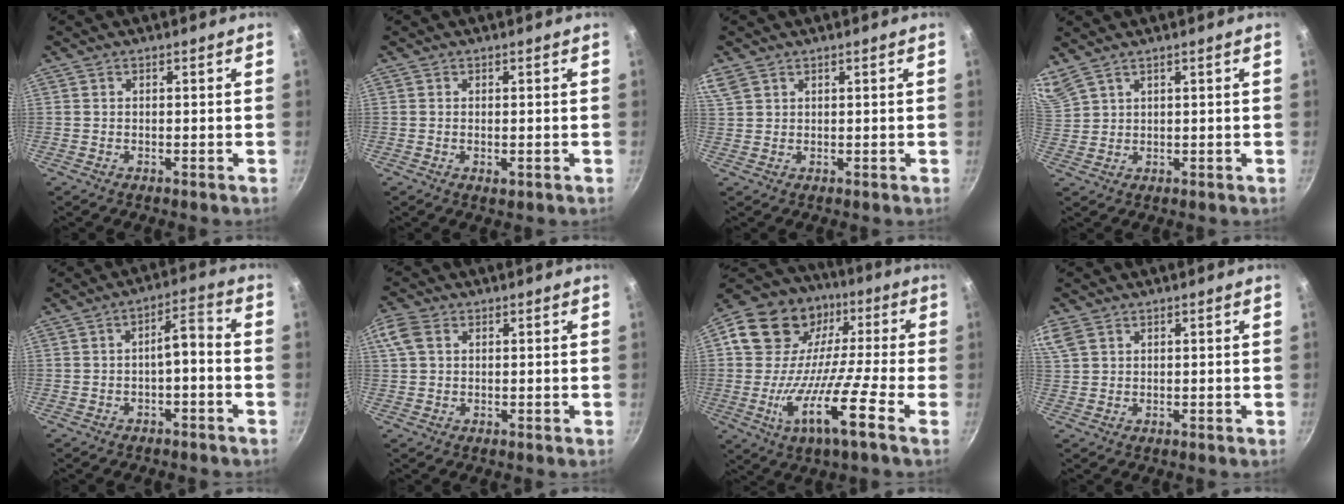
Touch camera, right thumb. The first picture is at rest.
{"total": 1.1, "force": [-0.1, 0.6, 0.9], "torque": [-0.015, -0.003, 0.000]}
{"total": 5.1, "force": [3.2, 3.2, 2.4], "torque": [-0.050, 0.013, 0.071]}
{"total": 6.1, "force": [4.9, 2.3, 2.9], "torque": [-0.065, 0.001, 0.109]}
{"total": 5.0, "force": [-1.6, 1.7, 4.5], "torque": [-0.073, 0.037, -0.019]}
{"total": 4.7, "force": [1.6, 3.3, 3.0], "torque": [-0.062, 0.010, 0.030]}
{"total": 19.5, "force": [-5.2, 10.0, 15.9], "torque": [-0.267, 0.044, -0.116]}
{"total": 6.3, "force": [3.4, 4.1, 3.3], "torque": [-0.073, 0.015, 0.075]}